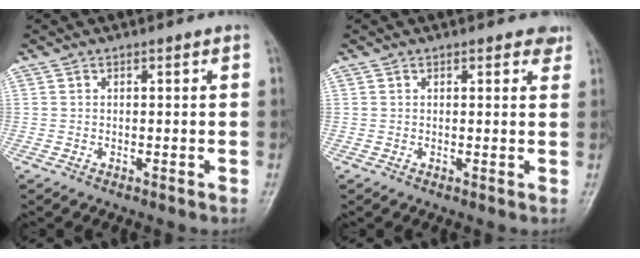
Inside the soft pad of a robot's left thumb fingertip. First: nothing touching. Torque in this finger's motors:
{"motor_torque": [0.46, -0.20, 0.36, 0.04, 0.07]}